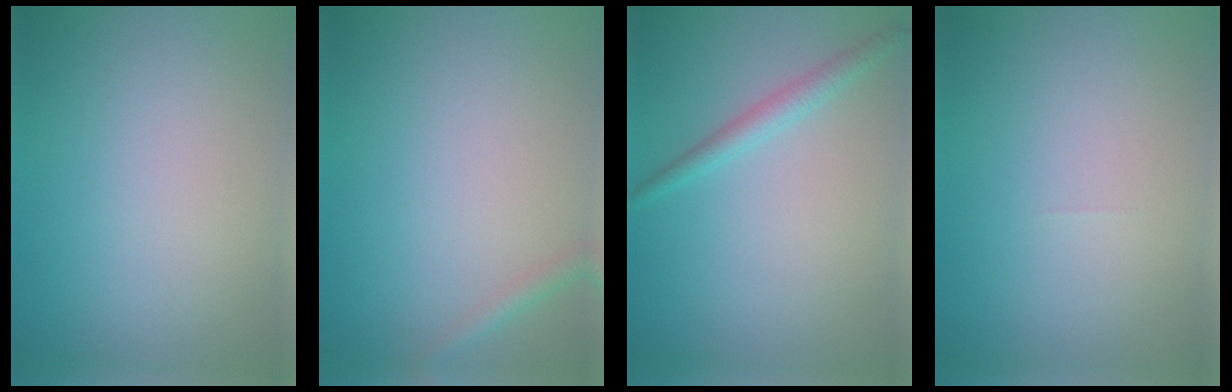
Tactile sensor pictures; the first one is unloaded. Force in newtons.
{"total": 1.4, "press": 1.4, "slide": 0.1}
{"total": 1.9, "press": 1.9, "slide": 0.1}
{"total": 0.0}